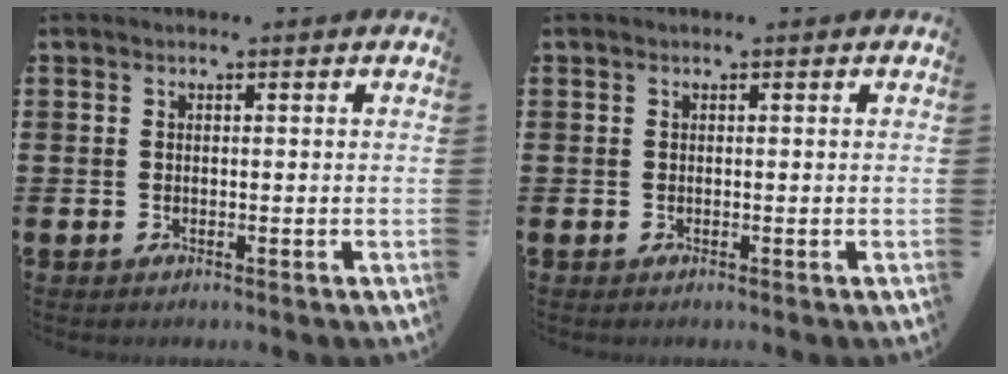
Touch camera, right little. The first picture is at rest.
{"total": 0.0}